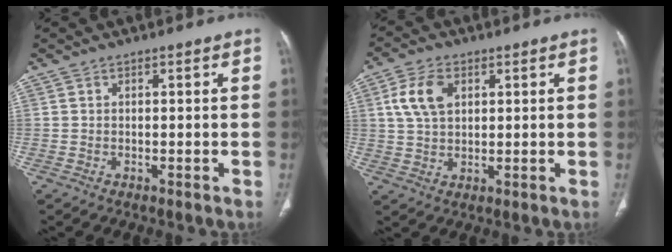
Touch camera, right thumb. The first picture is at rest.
{"total": 7.6, "force": [2.4, 4.9, 5.3], "torque": [-0.097, -0.001, 0.048]}